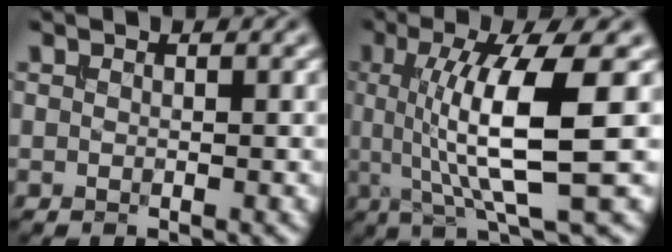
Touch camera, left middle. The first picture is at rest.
{"total": 8.6, "force": [0.6, 1.8, 8.4], "torque": [-0.133, -0.005, 0.014]}